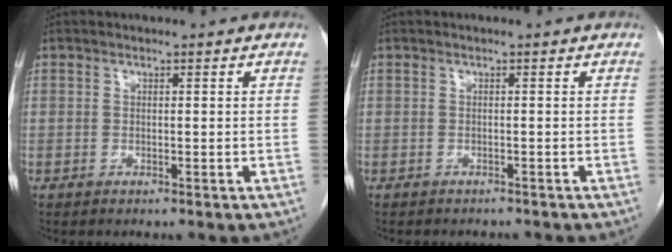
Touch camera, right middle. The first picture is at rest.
{"total": 3.2, "force": [-2.9, 1.1, 0.7], "torque": [-0.011, -0.002, -0.035]}